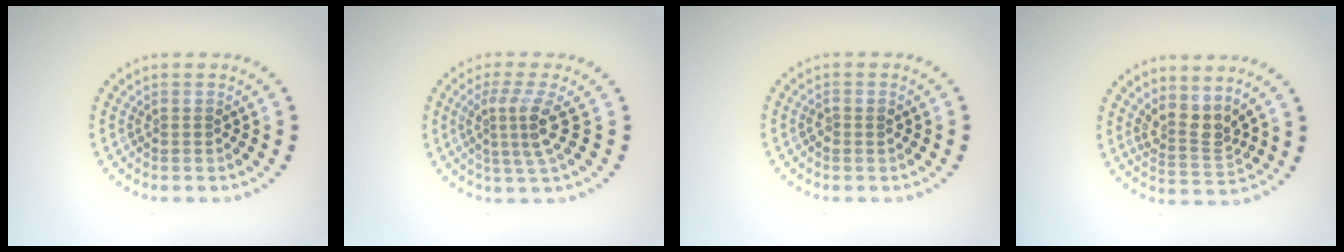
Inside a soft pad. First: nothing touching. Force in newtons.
{"total": 3.4, "press": 2.3, "slide": 2.5}
{"total": 0.8, "press": 0.8, "slide": 0.0}
{"total": 2.8, "press": 2.1, "slide": 1.9}